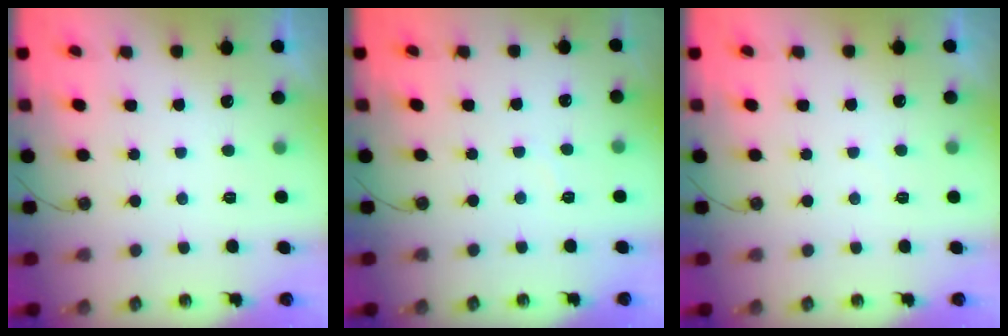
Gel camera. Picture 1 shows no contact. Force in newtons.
{"total": 2.7, "press": 2.7, "slide": 0.4}
{"total": 2.4, "press": 2.3, "slide": 0.5}